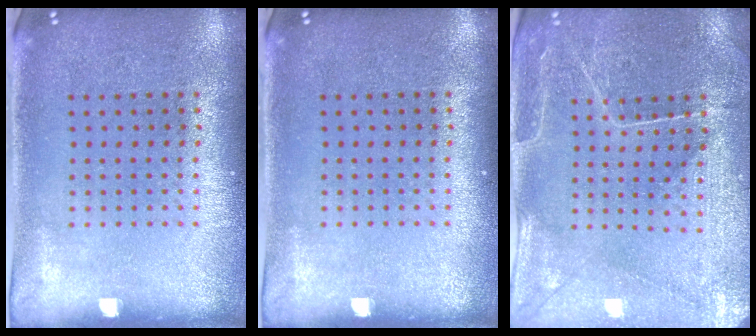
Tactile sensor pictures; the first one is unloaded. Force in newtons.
{"total": 0.0}
{"total": 0.8, "press": 0.7, "slide": 0.4}